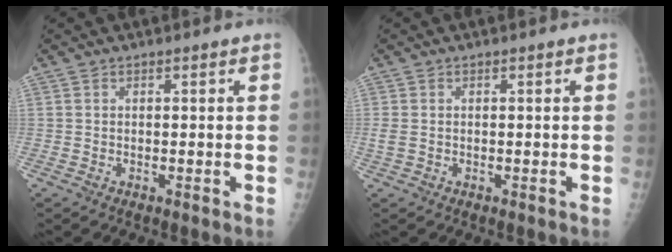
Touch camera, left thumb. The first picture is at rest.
{"total": 1.7, "force": [-0.1, 1.2, 1.2], "torque": [-0.041, 0.000, -0.003]}